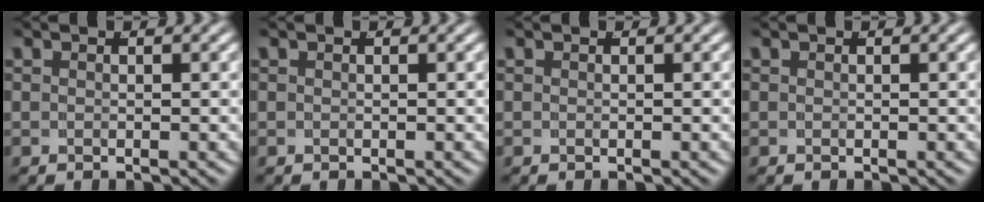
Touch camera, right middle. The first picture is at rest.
{"total": 0.0}
{"total": 0.0}
{"total": 0.0}